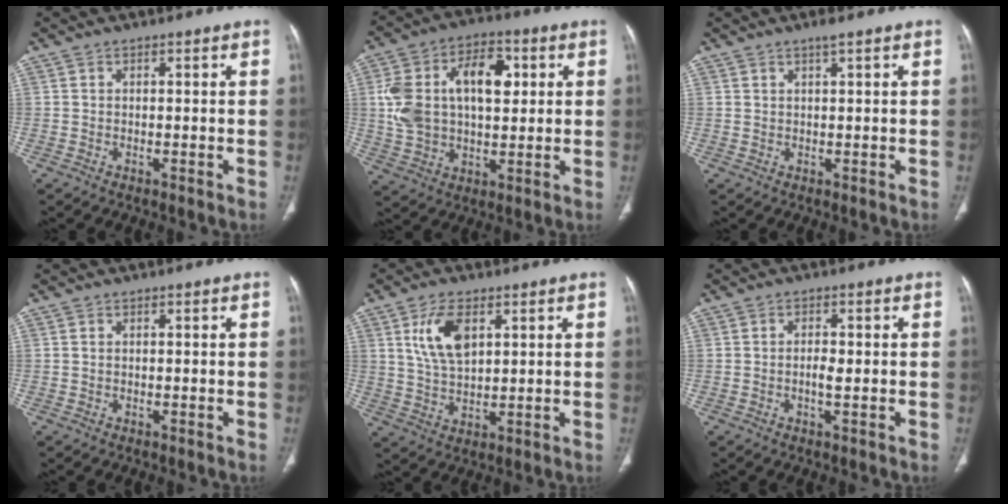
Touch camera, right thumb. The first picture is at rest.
{"total": 17.8, "force": [3.3, 11.0, 13.6], "torque": [-0.222, 0.020, 0.061]}
{"total": 1.5, "force": [1.0, 0.1, 1.0], "torque": [-0.012, -0.001, 0.019]}
{"total": 0.0}
{"total": 8.7, "force": [3.3, 4.5, 6.7], "torque": [-0.123, -0.011, 0.070]}
{"total": 2.3, "force": [-0.4, 0.8, 2.1], "torque": [-0.044, 0.000, -0.007]}